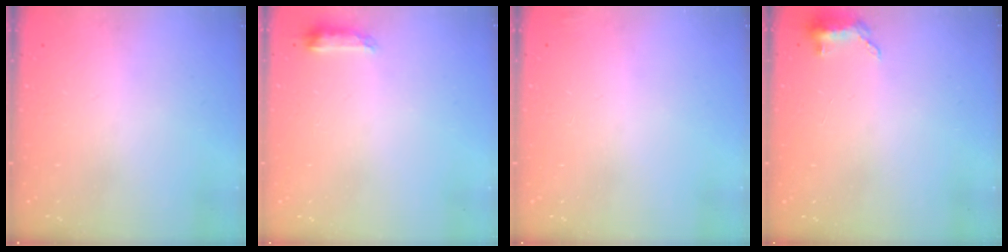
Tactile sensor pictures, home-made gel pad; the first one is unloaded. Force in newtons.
{"total": 6.5, "press": 6.4, "slide": 1.0}
{"total": 2.3, "press": 2.2, "slide": 0.8}
{"total": 5.7, "press": 5.6, "slide": 1.4}